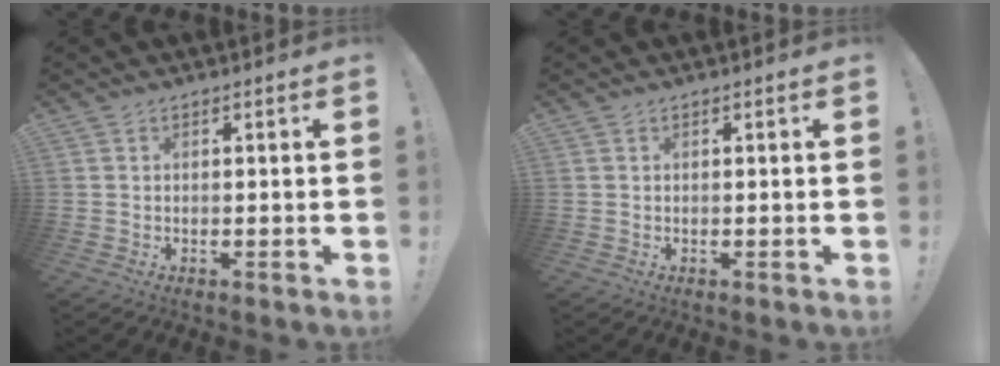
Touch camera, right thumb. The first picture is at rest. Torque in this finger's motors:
{"motor_torque": [-0.17, 0.17, -0.06, 0.04, 0.00]}